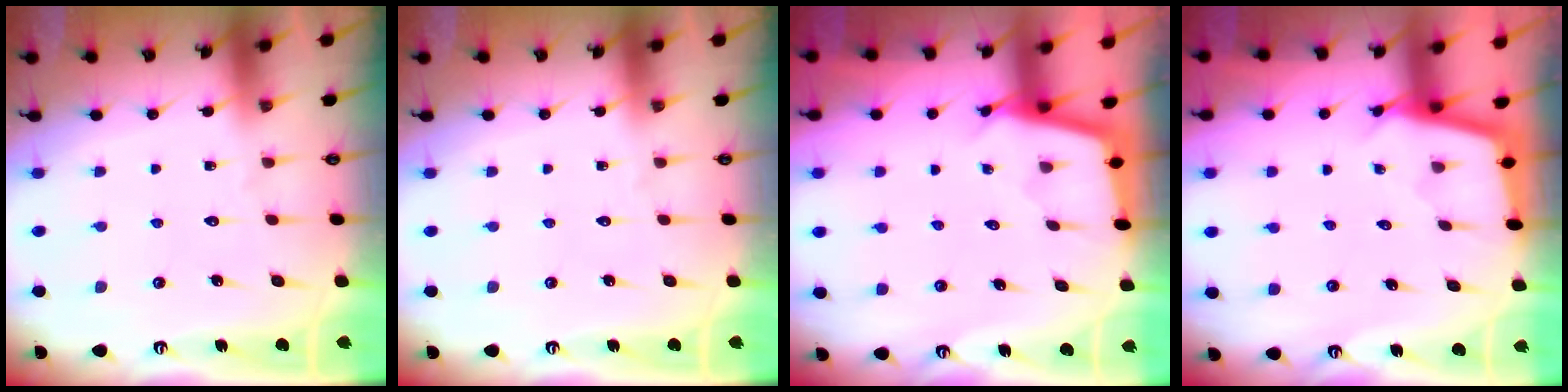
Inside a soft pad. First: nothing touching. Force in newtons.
{"total": 0.0}
{"total": 2.4, "press": 2.4, "slide": 0.2}
{"total": 2.4, "press": 2.4, "slide": 0.2}